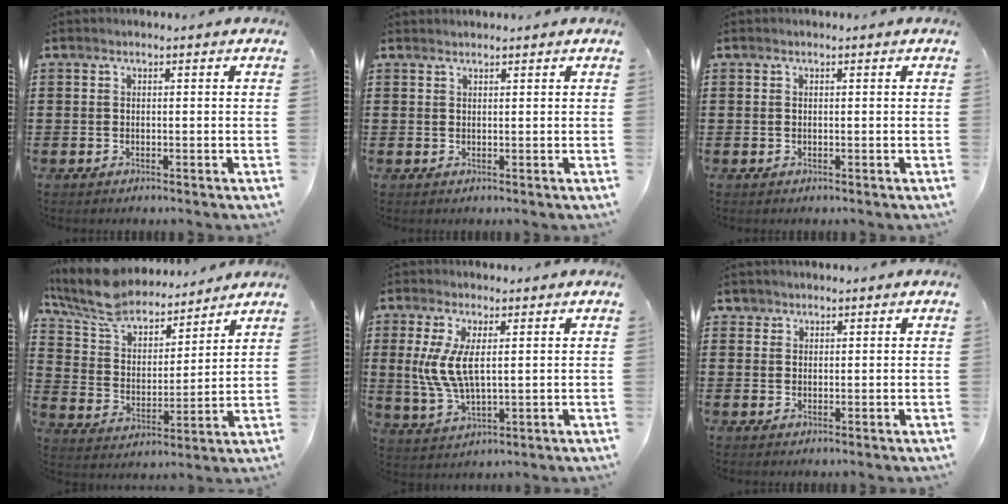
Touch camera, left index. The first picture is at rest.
{"total": 0.9, "force": [0.9, 0.3, 0.0], "torque": [-0.002, 0.000, 0.018]}
{"total": 0.0}
{"total": 9.1, "force": [8.2, 2.7, 2.8], "torque": [-0.096, -0.048, 0.146]}
{"total": 7.3, "force": [1.4, 3.0, 6.5], "torque": [-0.156, -0.005, 0.017]}
{"total": 1.5, "force": [1.2, 0.9, 0.0], "torque": [-0.005, 0.004, 0.024]}